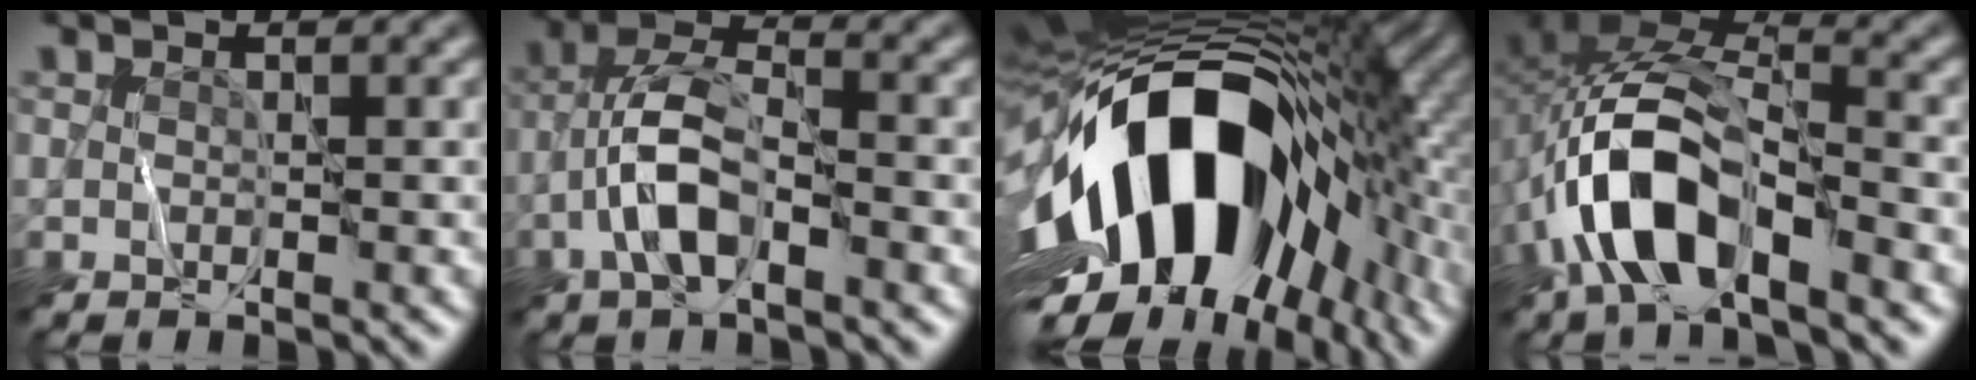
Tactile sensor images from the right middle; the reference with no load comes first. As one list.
[{"total": 5.2, "force": [-2.0, 2.1, 4.3], "torque": [-0.083, 0.013, -0.043]}, {"total": 19.3, "force": [-3.8, 11.4, 15.1], "torque": [-0.253, -0.011, -0.060]}, {"total": 10.3, "force": [-4.1, 5.2, 7.9], "torque": [-0.153, 0.004, -0.078]}]